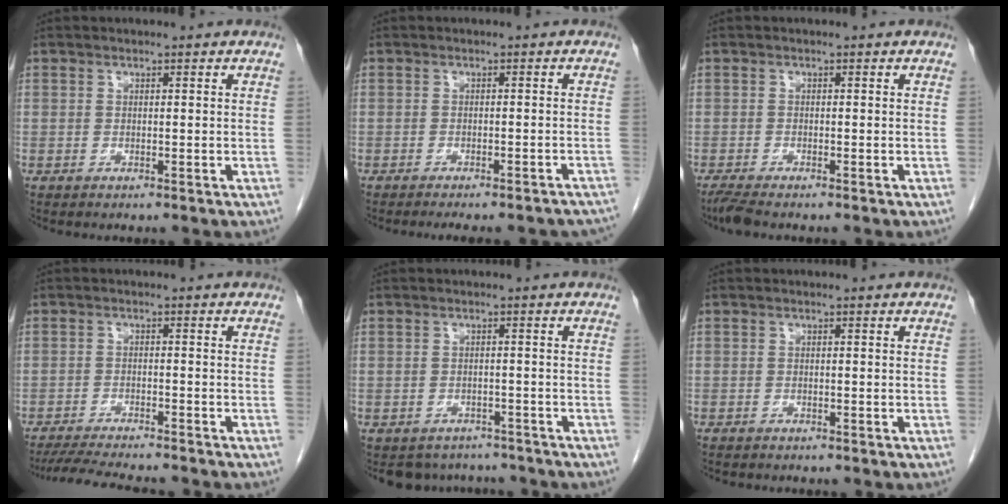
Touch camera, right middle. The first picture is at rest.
{"total": 13.2, "force": [-12.1, 2.7, 4.5], "torque": [-0.059, 0.000, -0.128]}
{"total": 2.3, "force": [-2.0, 0.1, 1.2], "torque": [-0.032, -0.009, -0.039]}
{"total": 10.4, "force": [-9.4, 0.9, 4.4], "torque": [-0.068, -0.014, -0.142]}
{"total": 6.0, "force": [-5.4, 2.5, 0.0], "torque": [0.010, 0.011, -0.068]}
{"total": 2.2, "force": [-1.9, 0.8, 0.8], "torque": [-0.018, -0.004, -0.022]}